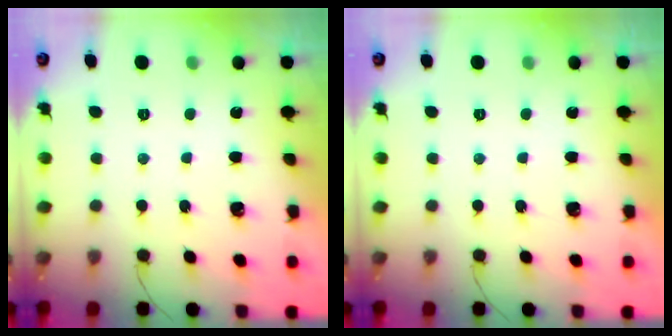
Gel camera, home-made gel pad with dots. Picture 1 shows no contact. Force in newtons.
{"total": 0.0}